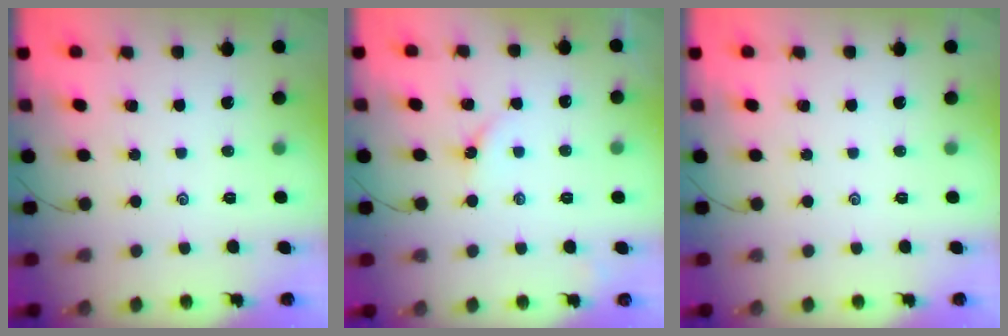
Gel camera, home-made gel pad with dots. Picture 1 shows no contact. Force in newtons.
{"total": 2.3, "press": 2.3, "slide": 0.4}
{"total": 0.0}